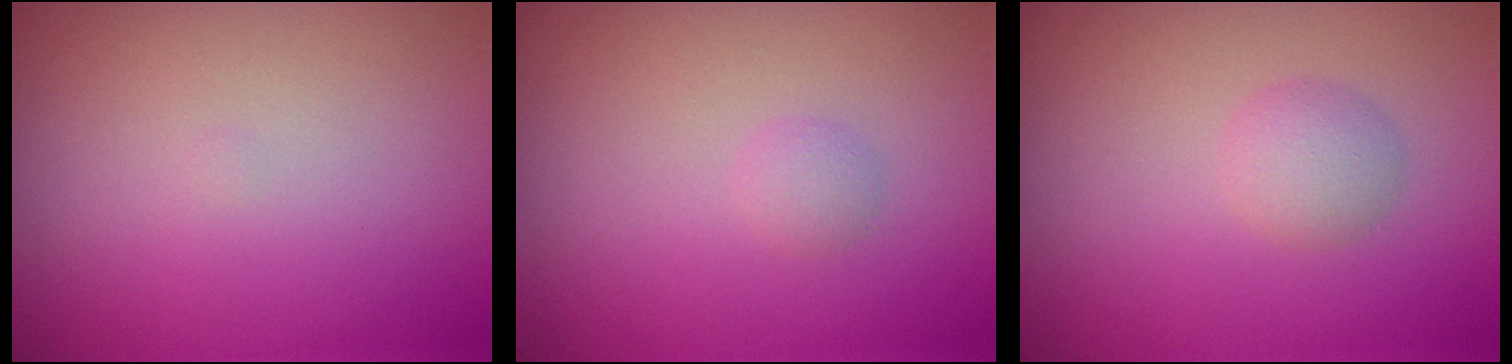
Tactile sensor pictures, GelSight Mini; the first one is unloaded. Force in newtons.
{"total": 0.9, "press": 0.9, "slide": 0.0}
{"total": 1.8, "press": 1.8, "slide": 0.1}